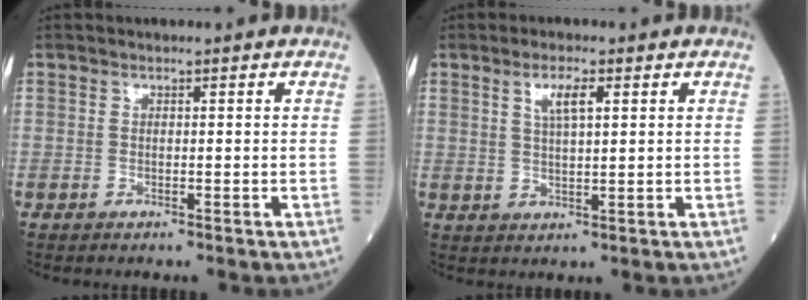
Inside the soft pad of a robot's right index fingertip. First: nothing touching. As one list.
[{"total": 3.8, "force": [1.7, 0.7, 3.3], "torque": [-0.063, 0.002, 0.033]}]